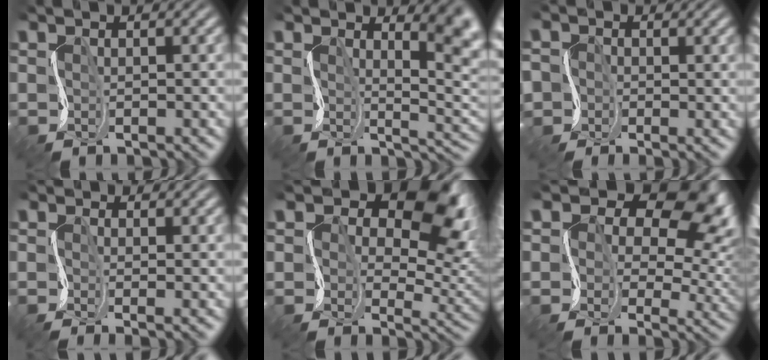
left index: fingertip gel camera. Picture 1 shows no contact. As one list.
[{"total": 5.4, "force": [3.0, 1.0, 4.3], "torque": [-0.031, 0.008, 0.027]}, {"total": 2.9, "force": [-0.9, 2.7, -0.4], "torque": [0.004, 0.012, -0.049]}, {"total": 2.1, "force": [-0.8, -1.4, -1.3], "torque": [0.026, -0.009, -0.023]}, {"total": 12.2, "force": [5.2, 7.1, 8.3], "torque": [-0.110, -0.004, 0.078]}, {"total": 13.8, "force": [6.0, 8.3, 9.3], "torque": [-0.121, 0.012, 0.080]}]